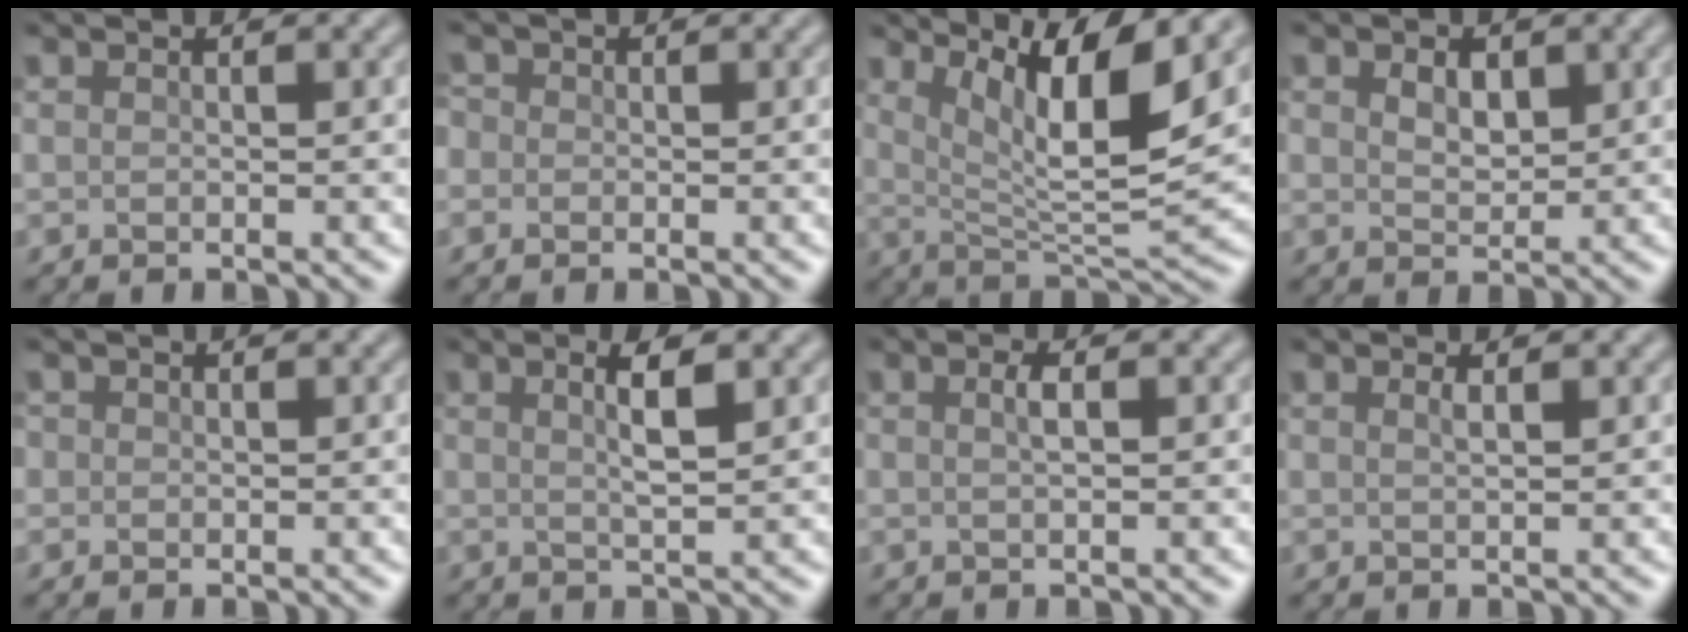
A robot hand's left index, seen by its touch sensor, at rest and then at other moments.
{"total": 1.4, "force": [-0.3, 1.3, 0.2], "torque": [-0.007, 0.006, -0.015]}
{"total": 9.0, "force": [4.3, 1.8, 7.7], "torque": [-0.129, -0.009, 0.081]}
{"total": 2.1, "force": [0.5, 1.5, 1.4], "torque": [-0.030, -0.005, 0.012]}
{"total": 0.6, "force": [-0.2, 0.6, -0.1], "torque": [0.003, -0.001, -0.002]}
{"total": 2.9, "force": [0.6, 0.7, 2.7], "torque": [-0.043, 0.002, 0.009]}
{"total": 1.2, "force": [-0.1, 0.3, 1.1], "torque": [-0.023, 0.001, -0.002]}
{"total": 0.7, "force": [0.2, 0.2, 0.7], "torque": [-0.010, 0.001, 0.001]}